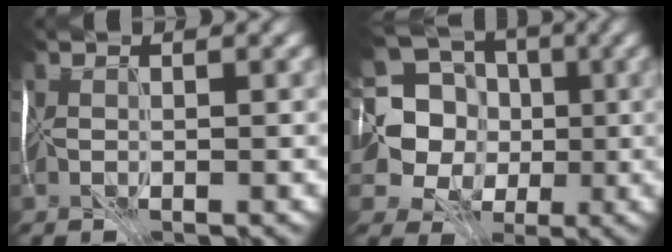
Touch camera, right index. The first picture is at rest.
{"total": 10.9, "force": [0.9, 10.3, 3.4], "torque": [-0.113, 0.032, -0.004]}